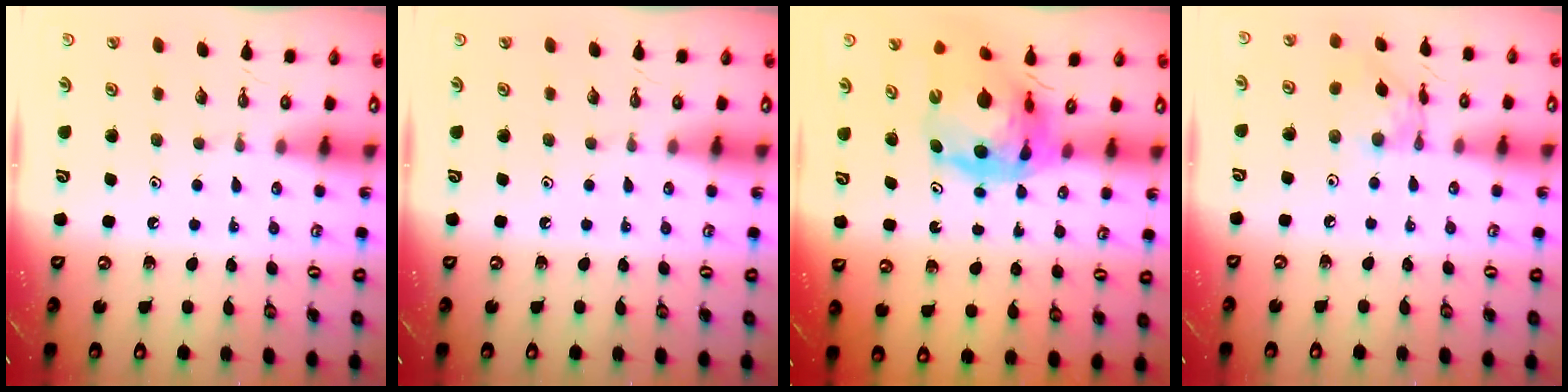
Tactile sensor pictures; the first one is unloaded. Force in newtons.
{"total": 0.0}
{"total": 12.4, "press": 12.3, "slide": 1.5}
{"total": 8.3, "press": 8.3, "slide": 0.6}